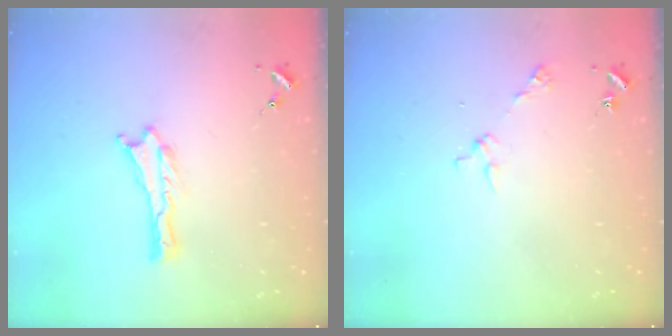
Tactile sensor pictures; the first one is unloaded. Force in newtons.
{"total": 2.9, "press": 2.9, "slide": 0.2}